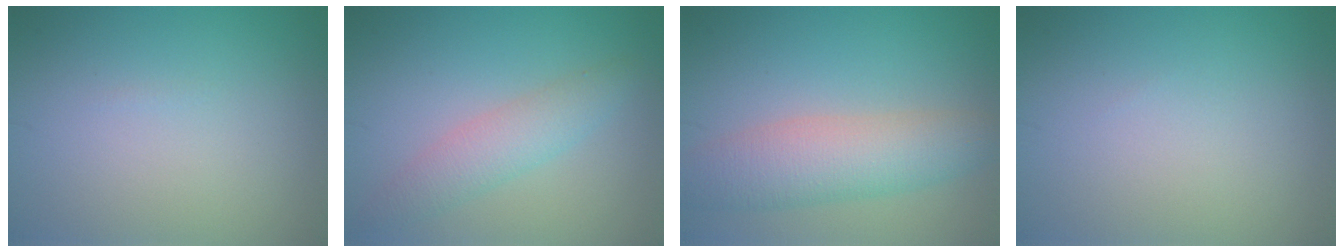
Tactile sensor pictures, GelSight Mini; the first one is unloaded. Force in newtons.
{"total": 2.9, "press": 2.9, "slide": 0.1}
{"total": 5.5, "press": 5.5, "slide": 0.3}
{"total": 0.0}